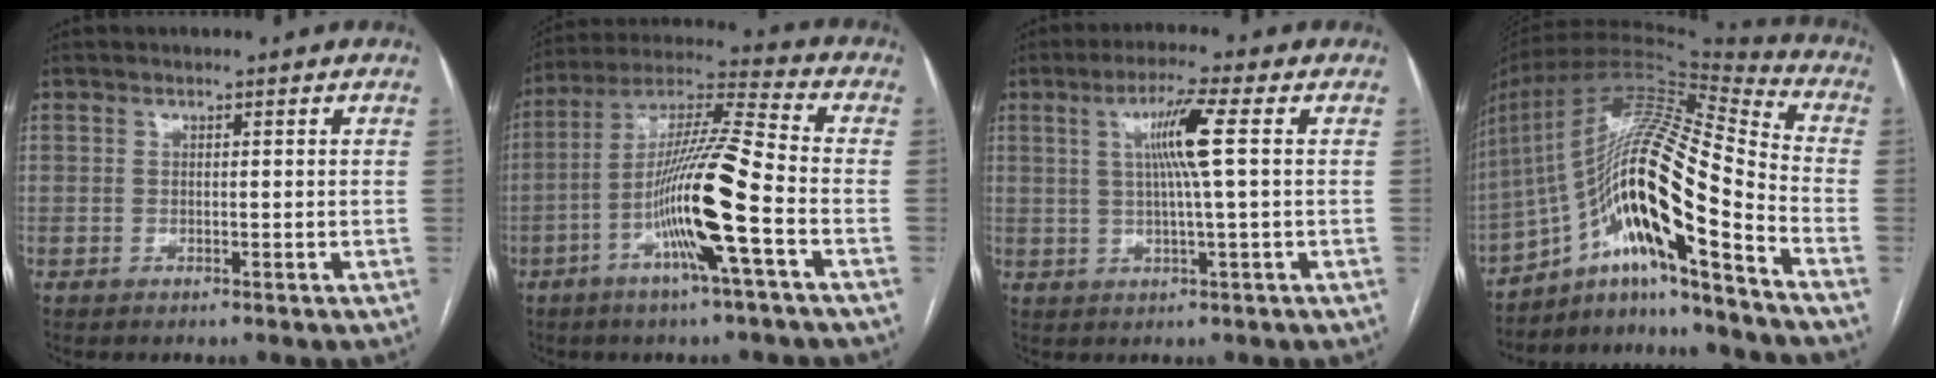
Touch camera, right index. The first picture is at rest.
{"total": 15.0, "force": [-5.0, -0.4, 14.2], "torque": [-0.271, 0.002, -0.098]}
{"total": 7.0, "force": [1.8, -1.6, 6.6], "torque": [-0.125, 0.002, 0.039]}
{"total": 21.8, "force": [-10.9, 1.7, 18.8], "torque": [-0.353, 0.014, -0.189]}